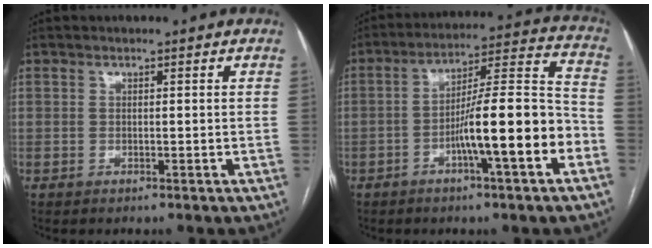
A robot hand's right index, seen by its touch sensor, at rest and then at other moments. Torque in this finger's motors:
{"motor_torque": [2.06, -0.08, 1.03, 0.21]}